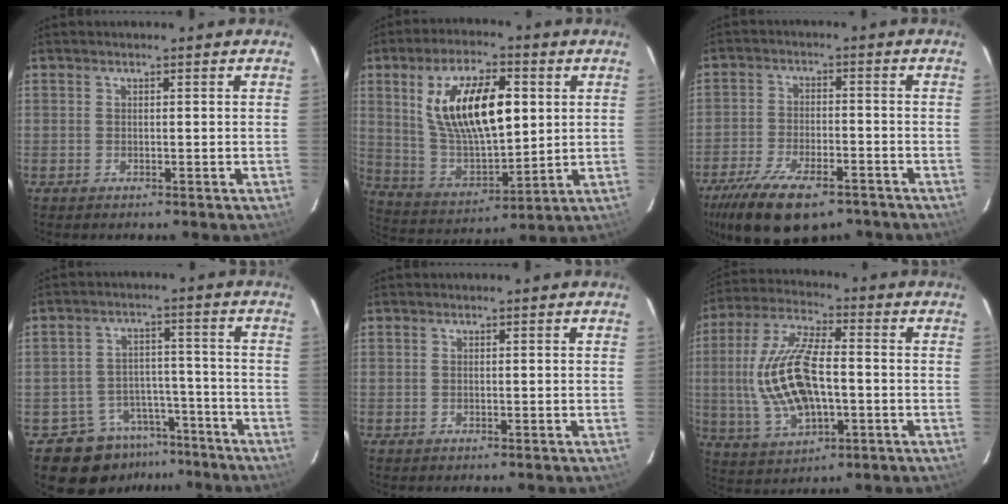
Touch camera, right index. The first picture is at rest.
{"total": 18.4, "force": [4.9, 8.0, 15.8], "torque": [-0.291, 0.006, 0.104]}
{"total": 16.6, "force": [-11.5, 6.7, 9.9], "torque": [-0.210, -0.033, -0.189]}
{"total": 9.2, "force": [-6.8, 6.1, 1.2], "torque": [-0.026, 0.036, -0.088]}
{"total": 0.0}
{"total": 16.1, "force": [-1.3, 7.2, 14.4], "torque": [-0.301, 0.004, -0.015]}